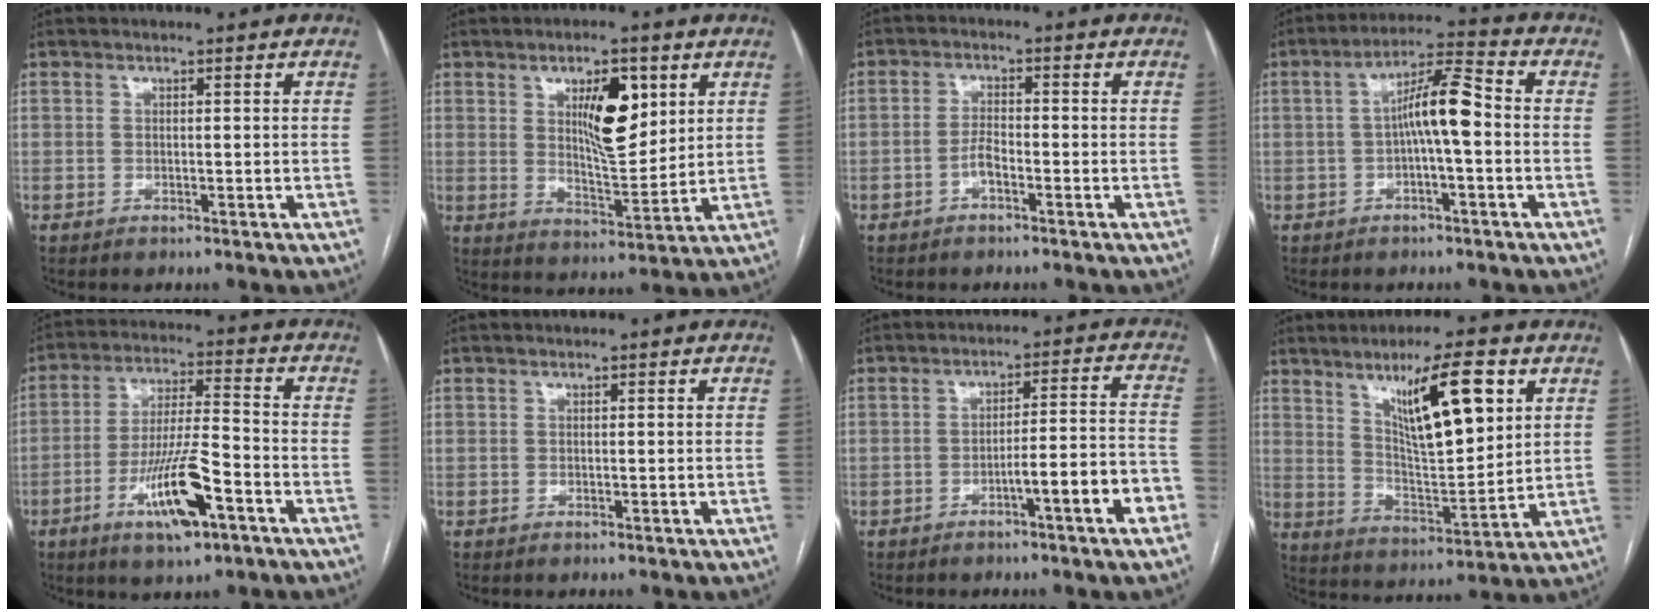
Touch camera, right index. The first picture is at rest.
{"total": 9.7, "force": [3.7, 3.2, 8.3], "torque": [-0.137, 0.001, 0.068]}
{"total": 2.6, "force": [-1.3, 0.8, 2.1], "torque": [-0.038, 0.006, -0.027]}
{"total": 7.8, "force": [-0.6, 1.0, 7.7], "torque": [-0.137, 0.026, -0.013]}
{"total": 12.2, "force": [-5.8, 2.1, 10.5], "torque": [-0.197, -0.007, -0.099]}
{"total": 0.0}
{"total": 8.5, "force": [-4.2, 0.2, 7.4], "torque": [-0.093, 0.024, -0.058]}
{"total": 13.7, "force": [6.5, 2.4, 11.8], "torque": [-0.200, -0.002, 0.115]}